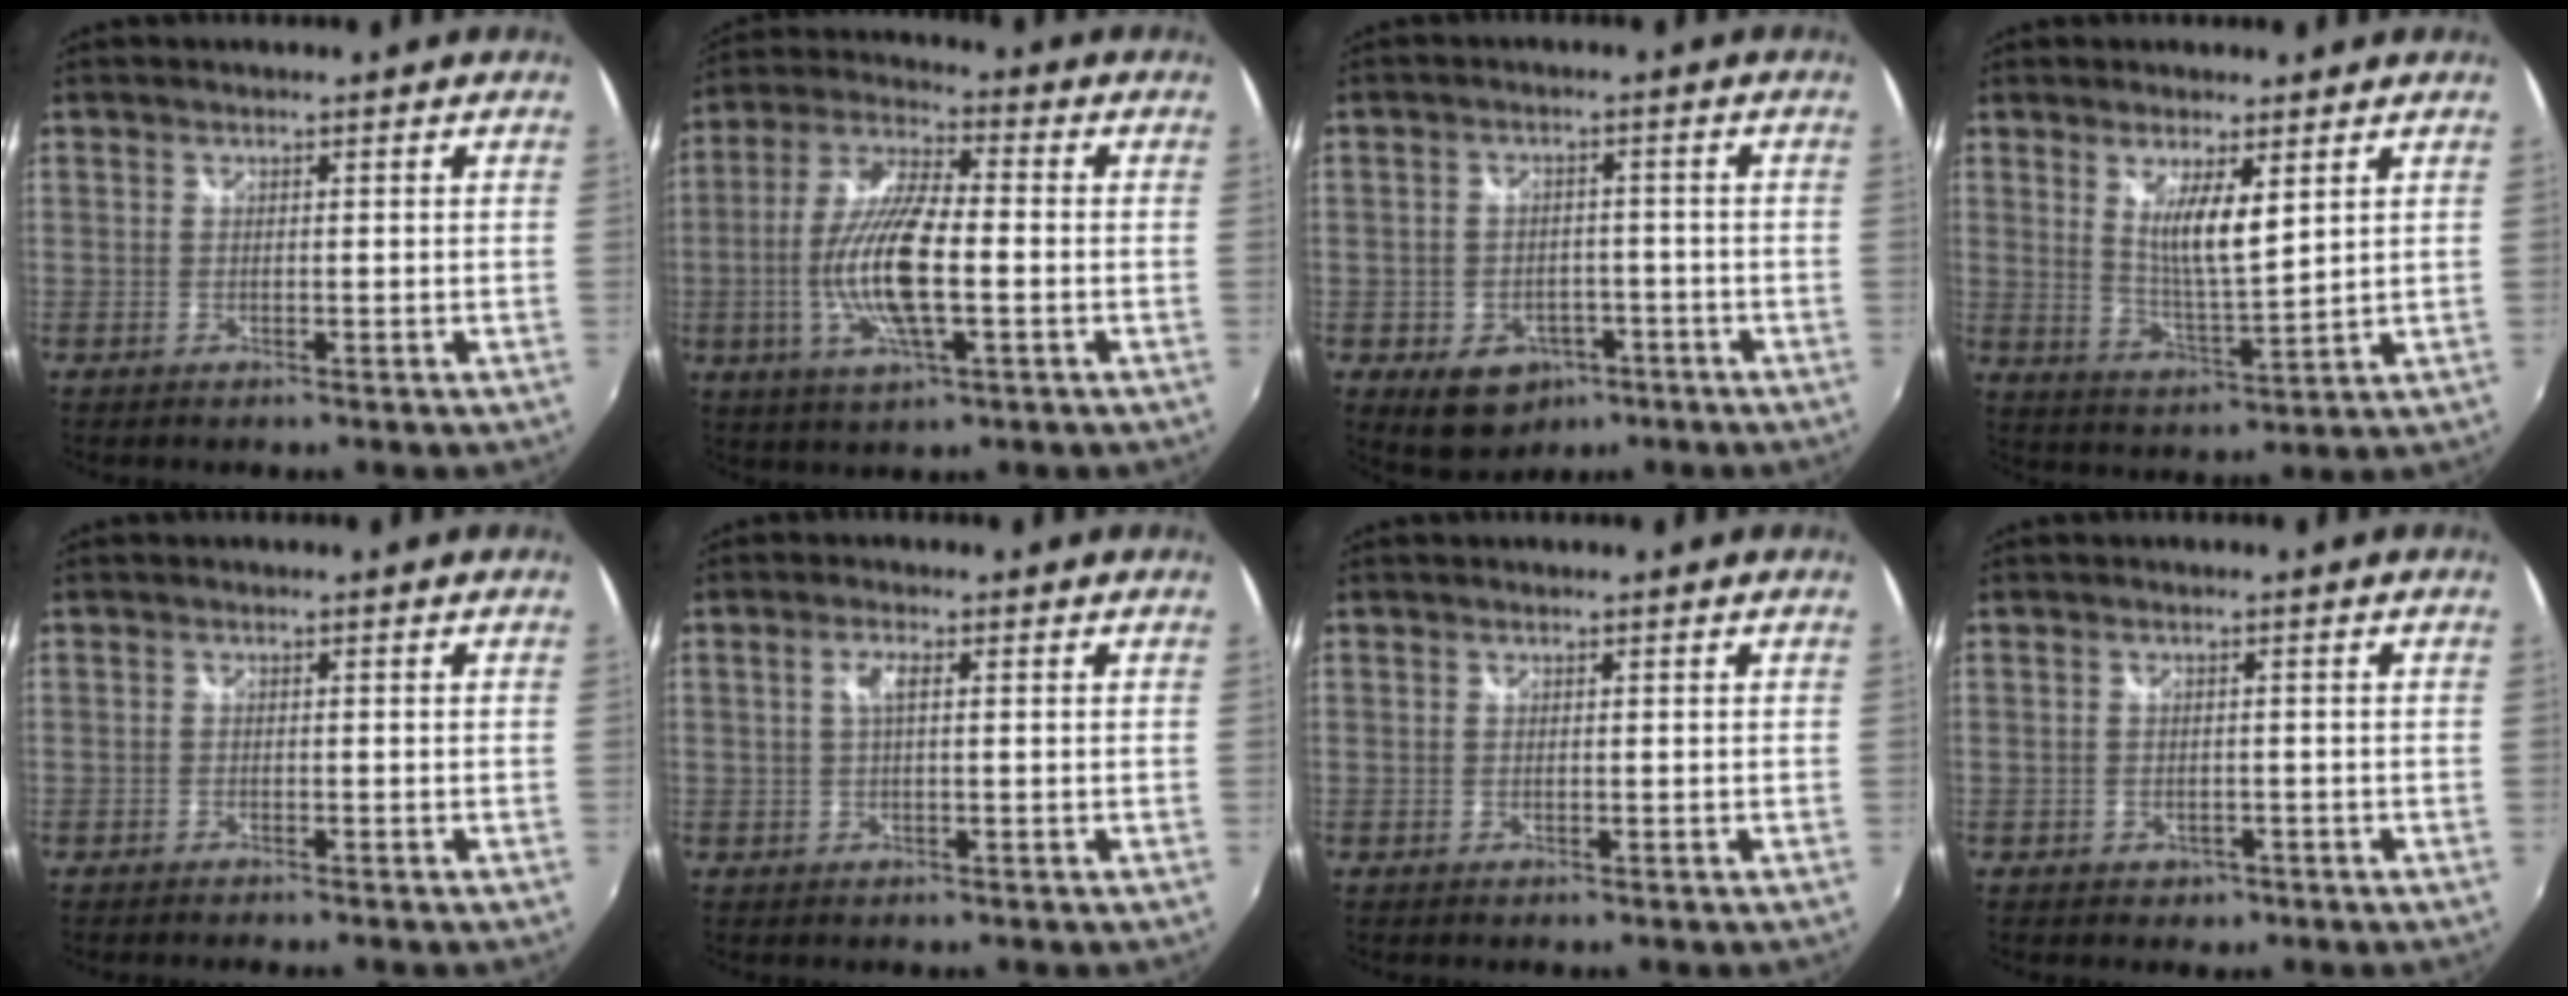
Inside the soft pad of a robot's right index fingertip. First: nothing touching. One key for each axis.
{"total": 14.1, "fx": -2.6, "fy": 3.8, "fz": 13.3, "tx": -0.271, "ty": -0.004, "tz": -0.050}
{"total": 8.8, "fx": -4.5, "fy": 6.6, "fz": 3.6, "tx": -0.079, "ty": 0.006, "tz": -0.046}
{"total": 7.5, "fx": 3.2, "fy": 1.5, "fz": 6.6, "tx": -0.117, "ty": -0.015, "tz": 0.060}
{"total": 1.5, "fx": -1.4, "fy": 0.3, "fz": 0.3, "tx": -0.016, "ty": -0.007, "tz": -0.025}
{"total": 2.3, "fx": 0.4, "fy": 0.4, "fz": 2.2, "tx": -0.044, "ty": 0.003, "tz": 0.005}
{"total": 0.0}
{"total": 2.9, "fx": -1.3, "fy": 2.4, "fz": 0.9, "tx": -0.021, "ty": -0.001, "tz": -0.014}